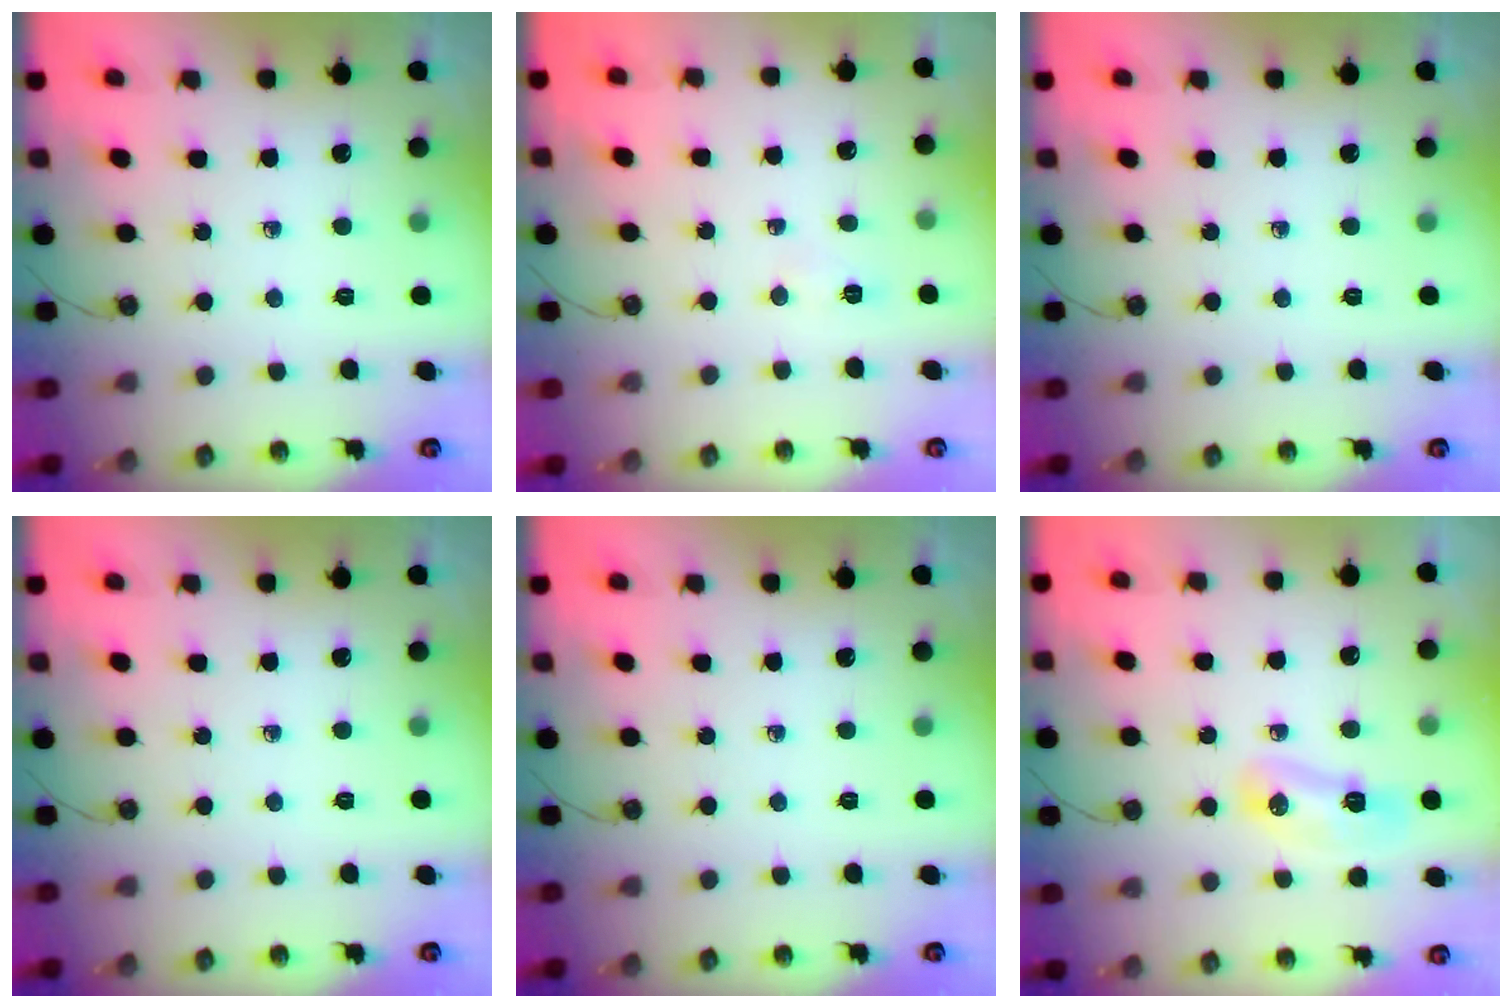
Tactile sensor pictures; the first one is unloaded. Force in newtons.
{"total": 4.1, "press": 2.3, "slide": 3.4}
{"total": 0.0}
{"total": 0.0}
{"total": 0.0}
{"total": 18.7, "press": 10.2, "slide": 15.7}